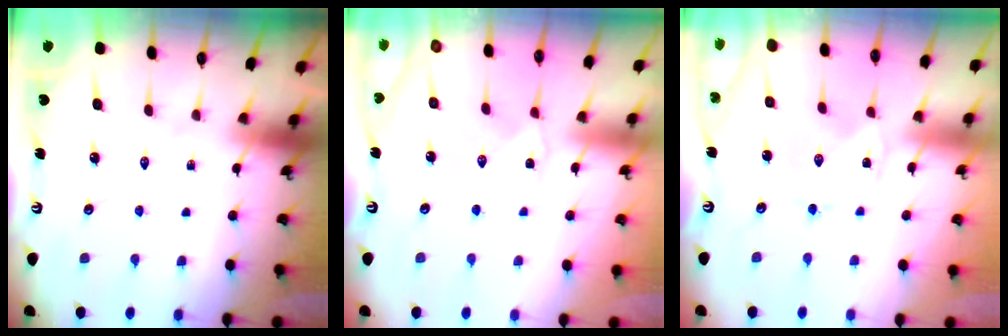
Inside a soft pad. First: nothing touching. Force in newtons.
{"total": 2.4, "press": 2.4, "slide": 0.4}
{"total": 0.0}